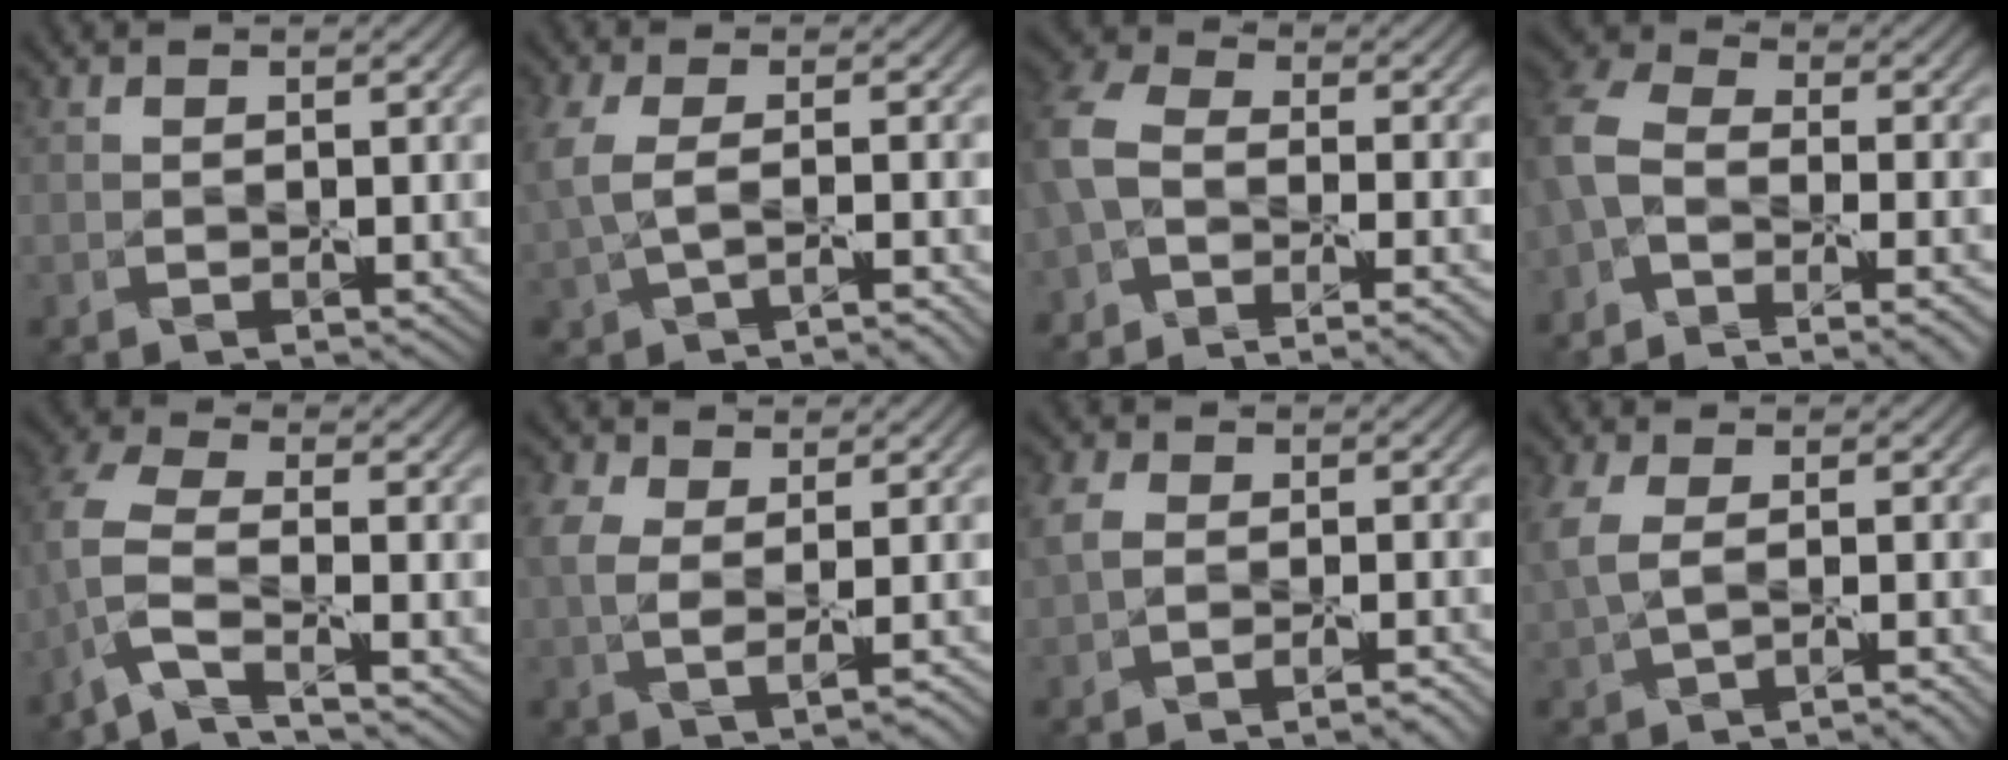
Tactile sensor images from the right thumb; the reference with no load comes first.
{"total": 3.7, "force": [-0.6, 1.5, 3.3], "torque": [-0.094, -0.007, -0.010]}
{"total": 7.7, "force": [-3.8, 4.4, 5.0], "torque": [-0.134, -0.010, -0.068]}
{"total": 8.5, "force": [-4.6, 4.6, 5.5], "torque": [-0.142, -0.006, -0.076]}
{"total": 5.6, "force": [-3.2, 1.3, 4.3], "torque": [-0.104, 0.012, -0.083]}
{"total": 5.2, "force": [0.9, 2.7, 4.3], "torque": [-0.093, 0.010, 0.023]}
{"total": 4.3, "force": [-1.3, 2.8, 3.0], "torque": [-0.061, 0.001, -0.028]}
{"total": 3.8, "force": [-0.3, 1.9, 3.2], "torque": [-0.087, -0.002, -0.003]}